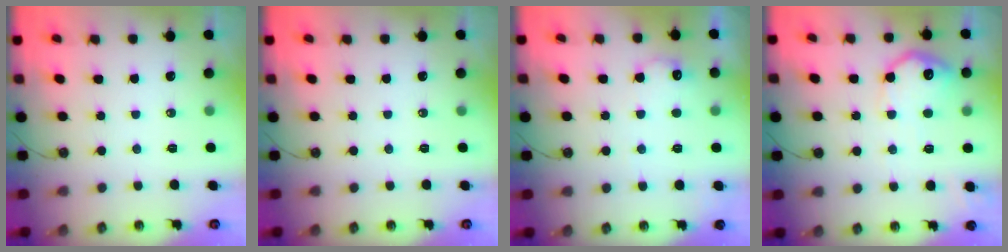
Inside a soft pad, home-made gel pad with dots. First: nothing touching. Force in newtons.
{"total": 0.0}
{"total": 7.3, "press": 7.3, "slide": 0.6}
{"total": 13.5, "press": 13.5, "slide": 0.2}